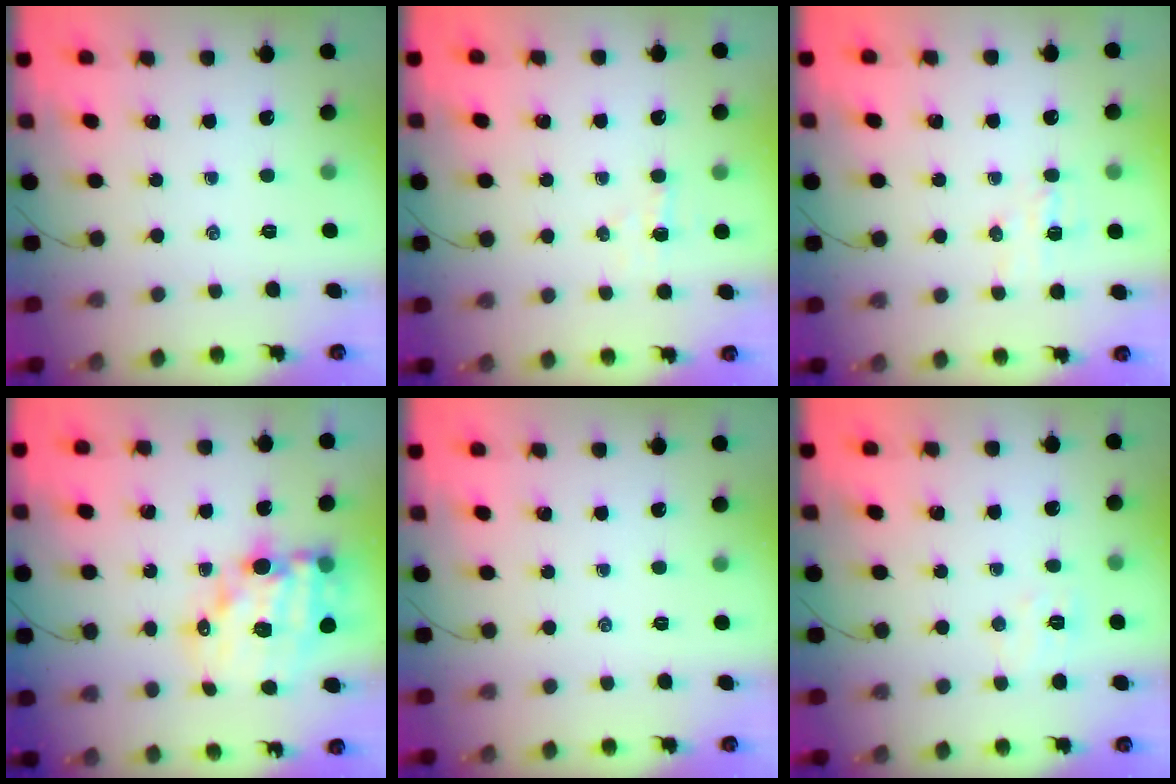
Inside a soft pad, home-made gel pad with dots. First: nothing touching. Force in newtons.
{"total": 3.2, "press": 3.1, "slide": 0.8}
{"total": 4.7, "press": 4.5, "slide": 1.1}
{"total": 15.9, "press": 15.4, "slide": 3.8}
{"total": 0.0}
{"total": 5.0, "press": 4.9, "slide": 1.0}